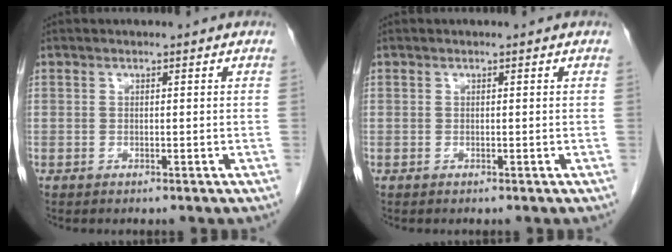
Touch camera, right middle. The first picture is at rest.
{"total": 0.0}